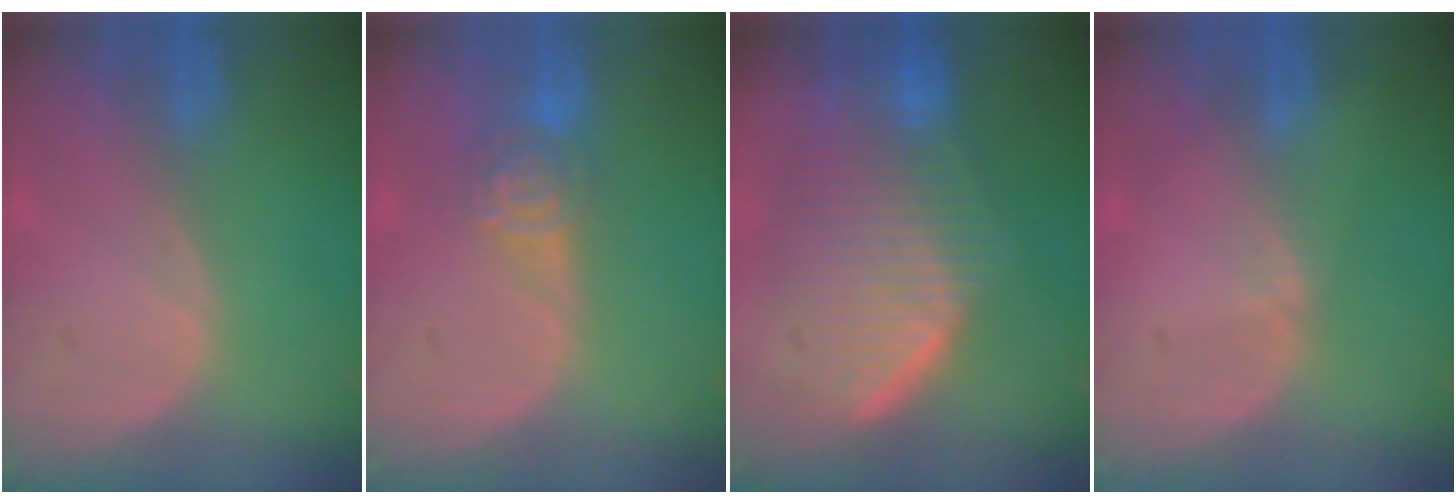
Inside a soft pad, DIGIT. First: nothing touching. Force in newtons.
{"total": 4.6, "press": 4.3, "slide": 1.5}
{"total": 9.8, "press": 9.0, "slide": 3.8}
{"total": 0.5, "press": 0.5, "slide": 0.2}